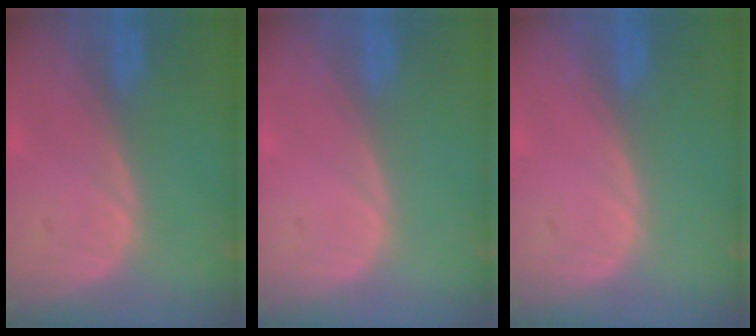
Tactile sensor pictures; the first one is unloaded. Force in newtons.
{"total": 0.0}
{"total": 0.0}